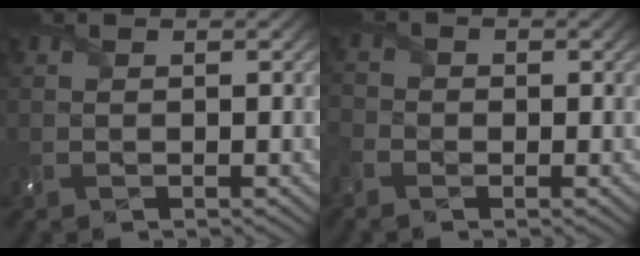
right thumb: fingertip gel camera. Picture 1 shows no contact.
{"total": 2.1, "force": [-1.5, 1.4, 0.4], "torque": [-0.027, -0.005, -0.040]}